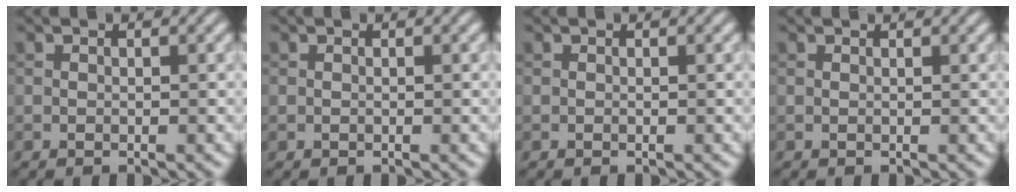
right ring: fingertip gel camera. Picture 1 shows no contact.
{"total": 0.0}
{"total": 0.0}
{"total": 0.8, "force": [0.8, 0.1, 0.2], "torque": [-0.006, -0.004, 0.005]}